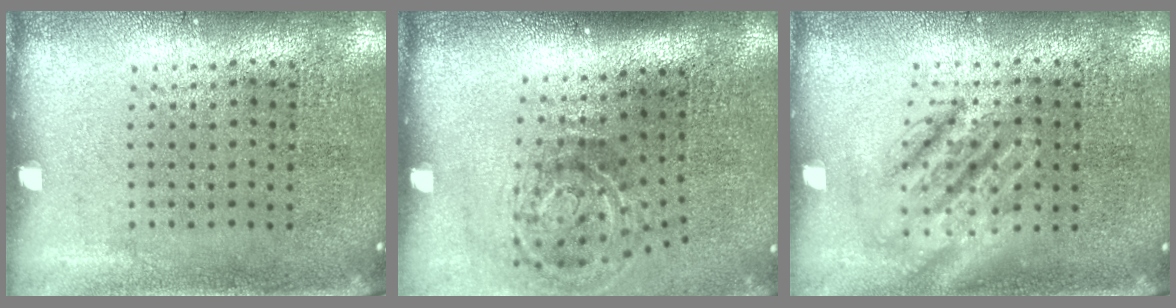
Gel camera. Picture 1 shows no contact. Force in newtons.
{"total": 2.0, "press": 1.2, "slide": 1.6}
{"total": 1.7, "press": 1.7, "slide": 0.3}